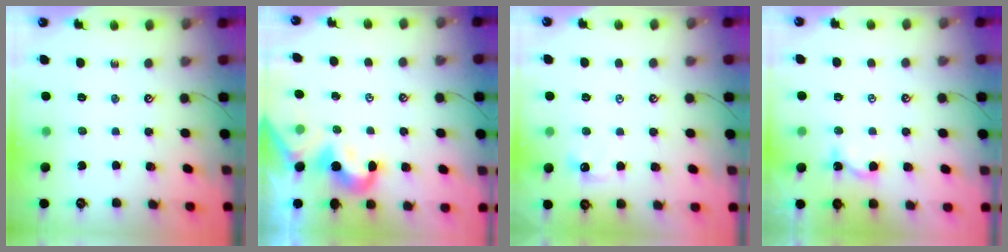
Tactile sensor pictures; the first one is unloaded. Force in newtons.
{"total": 2.9, "press": 2.9, "slide": 0.5}
{"total": 0.8, "press": 0.5, "slide": 0.6}
{"total": 1.1, "press": 1.0, "slide": 0.5}